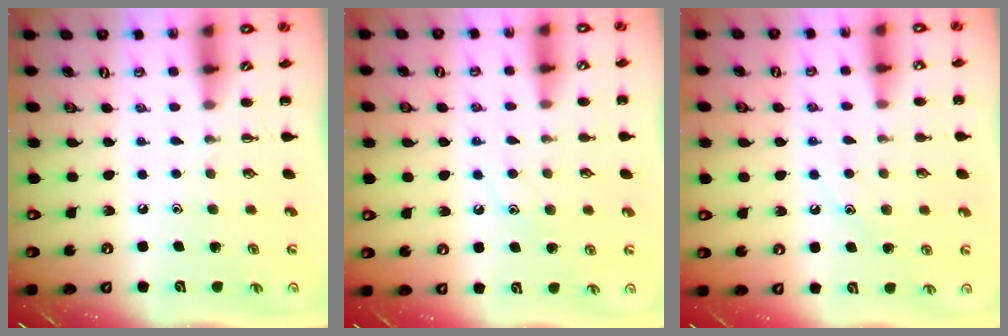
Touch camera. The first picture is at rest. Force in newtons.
{"total": 9.2, "press": 9.1, "slide": 1.2}
{"total": 8.7, "press": 8.5, "slide": 1.5}